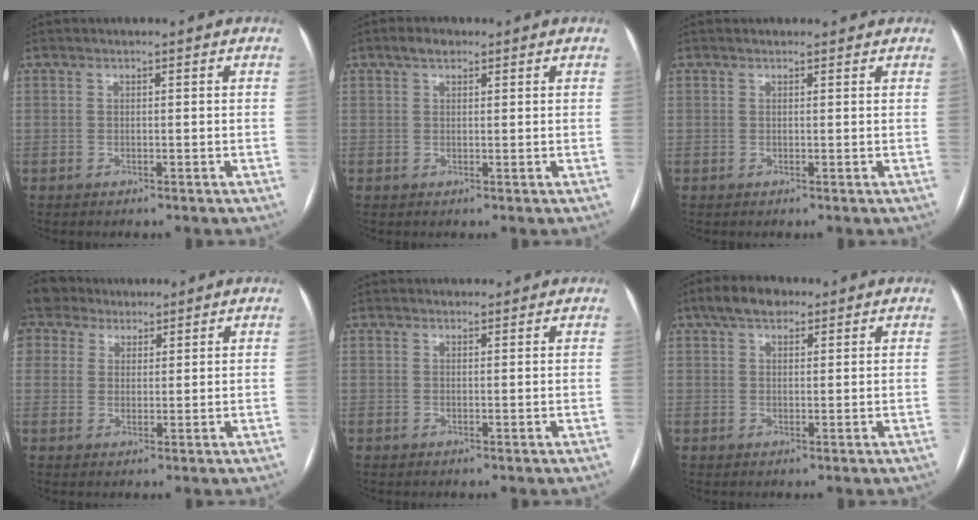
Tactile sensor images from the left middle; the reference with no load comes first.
{"total": 2.1, "force": [1.4, 1.1, 1.1], "torque": [-0.022, 0.012, 0.023]}
{"total": 1.6, "force": [1.5, 0.6, 0.1], "torque": [-0.004, 0.013, 0.016]}
{"total": 8.4, "force": [5.8, 5.9, 1.3], "torque": [-0.032, 0.034, 0.114]}
{"total": 2.0, "force": [1.8, 0.7, 0.2], "torque": [-0.003, 0.016, 0.026]}
{"total": 4.9, "force": [3.4, 2.4, 2.6], "torque": [-0.050, 0.021, 0.058]}